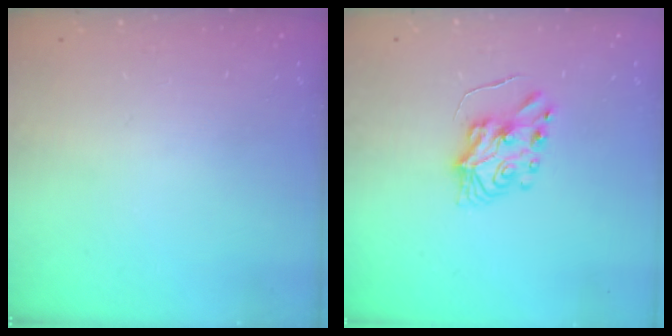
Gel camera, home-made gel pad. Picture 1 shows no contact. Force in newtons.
{"total": 7.3, "press": 7.3, "slide": 0.7}